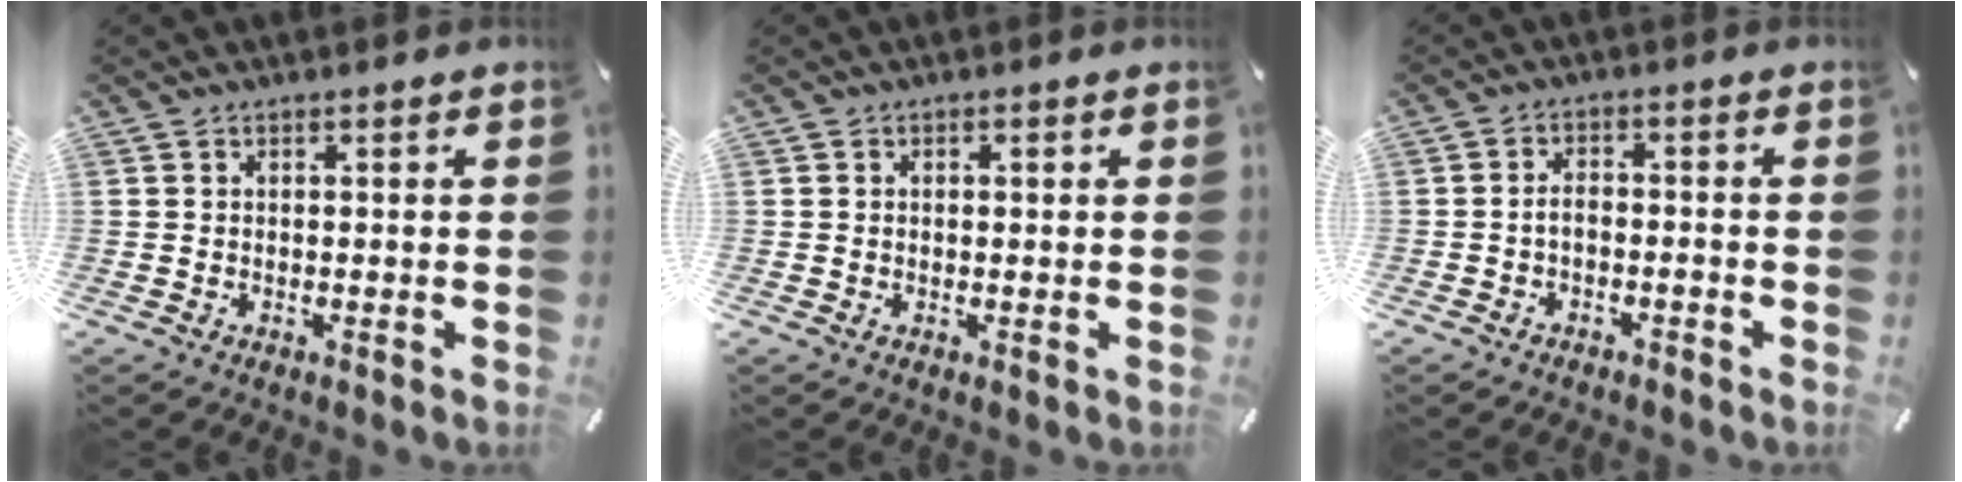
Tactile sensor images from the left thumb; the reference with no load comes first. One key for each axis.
{"total": 0.7, "fx": 0.0, "fy": 0.5, "fz": 0.5, "tx": -0.011, "ty": 0.001, "tz": 0.000}
{"total": 2.7, "fx": -1.7, "fy": 1.3, "fz": 1.6, "tx": -0.030, "ty": 0.010, "tz": -0.034}